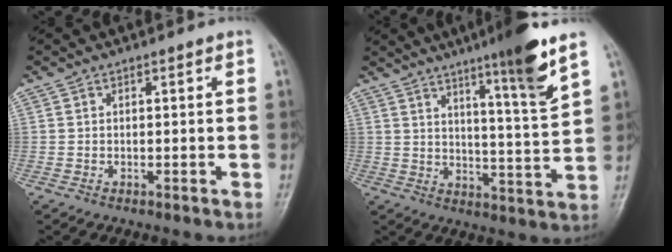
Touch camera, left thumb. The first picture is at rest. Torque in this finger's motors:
{"motor_torque": [2.01, 0.93, 0.98, -1.22, 0.07]}